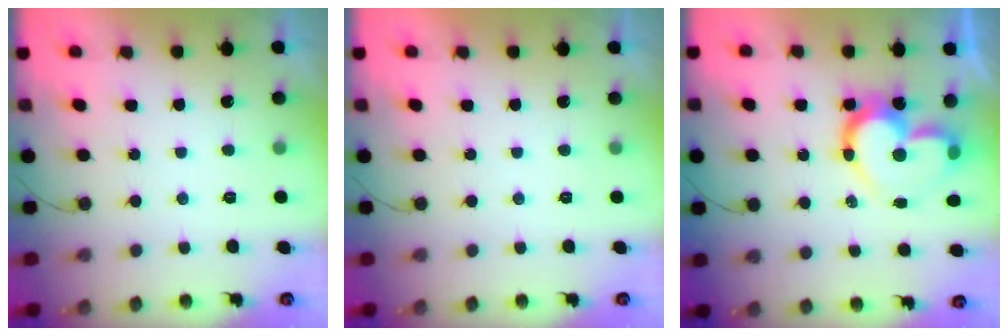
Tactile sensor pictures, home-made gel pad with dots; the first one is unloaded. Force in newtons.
{"total": 2.0, "press": 2.0, "slide": 0.1}
{"total": 14.3, "press": 14.2, "slide": 1.2}